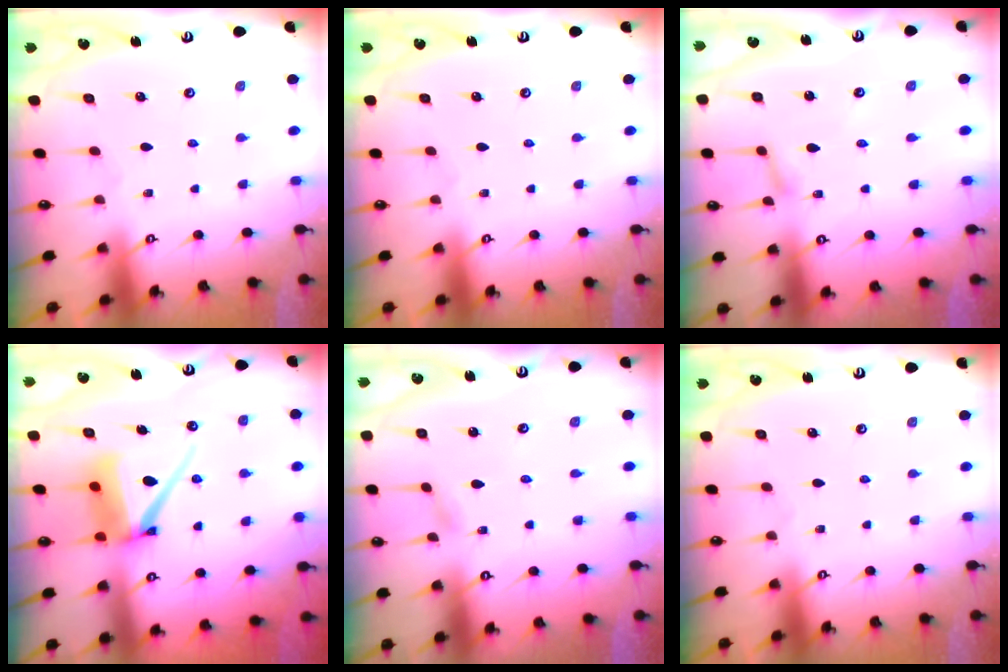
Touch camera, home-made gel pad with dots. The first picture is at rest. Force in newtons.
{"total": 0.0}
{"total": 2.2, "press": 2.2, "slide": 0.3}
{"total": 11.4, "press": 11.3, "slide": 1.2}
{"total": 2.4, "press": 2.3, "slide": 0.3}
{"total": 0.0}